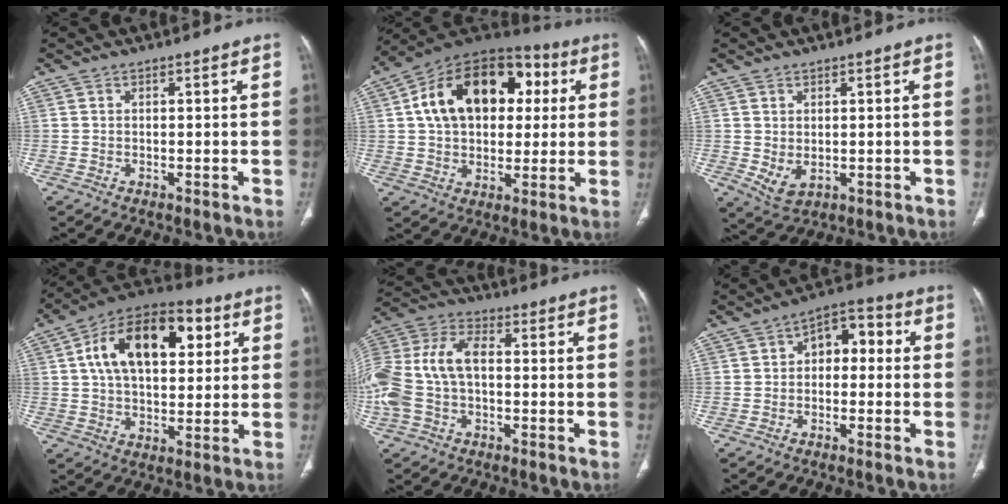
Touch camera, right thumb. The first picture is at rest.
{"total": 22.2, "force": [4.6, 14.9, 15.8], "torque": [-0.229, 0.025, 0.066]}
{"total": 4.0, "force": [-0.2, 2.6, 3.0], "torque": [-0.056, -0.006, 0.014]}
{"total": 20.0, "force": [5.8, 11.3, 15.5], "torque": [-0.222, 0.013, 0.084]}
{"total": 15.8, "force": [-0.9, 9.9, 12.3], "torque": [-0.281, 0.037, -0.017]}
{"total": 6.4, "force": [0.3, 4.2, 4.8], "torque": [-0.041, 0.027, -0.009]}